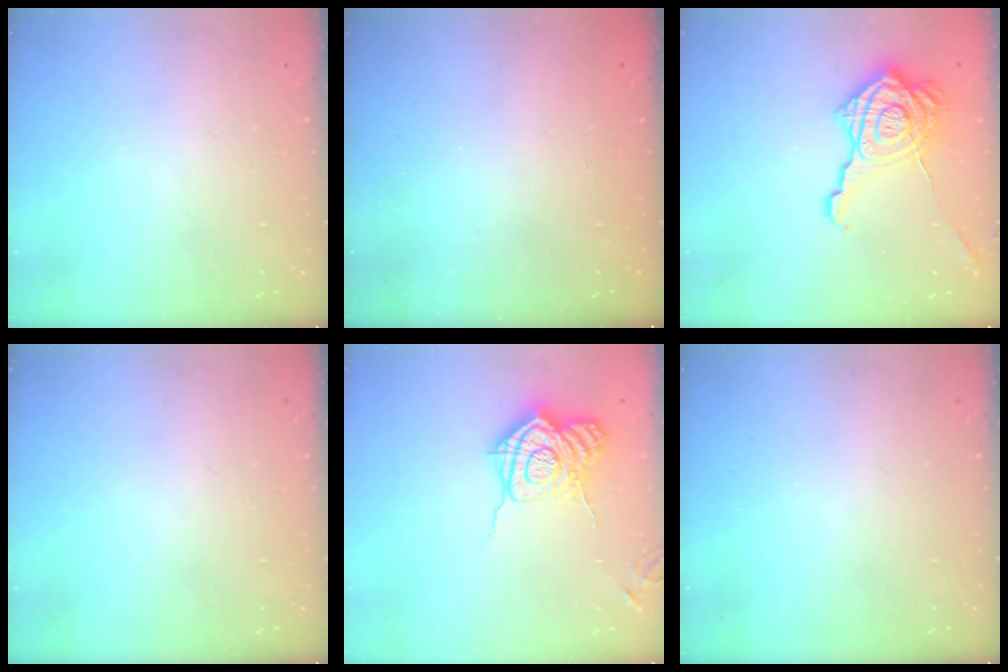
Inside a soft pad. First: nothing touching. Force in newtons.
{"total": 2.3, "press": 2.1, "slide": 0.8}
{"total": 22.9, "press": 22.9, "slide": 1.3}
{"total": 0.0}
{"total": 16.7, "press": 16.7, "slide": 0.6}
{"total": 0.0}